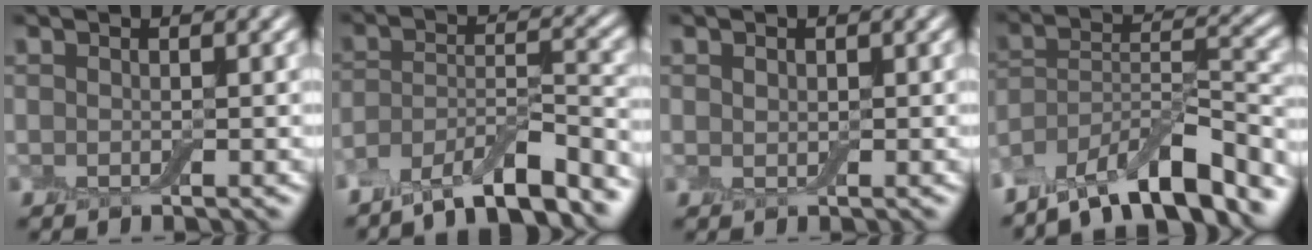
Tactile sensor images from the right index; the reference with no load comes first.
{"total": 8.2, "force": [-6.8, 1.8, 4.1], "torque": [-0.068, 0.003, -0.122]}
{"total": 0.5, "force": [0.3, 0.5, 0.1], "torque": [0.003, 0.002, 0.005]}
{"total": 10.8, "force": [-8.4, 3.0, 6.0], "torque": [-0.091, 0.019, -0.154]}